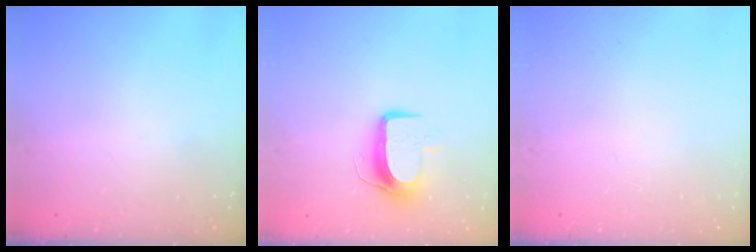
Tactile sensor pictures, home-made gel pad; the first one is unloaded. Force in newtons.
{"total": 9.7, "press": 9.7, "slide": 0.6}
{"total": 0.0}